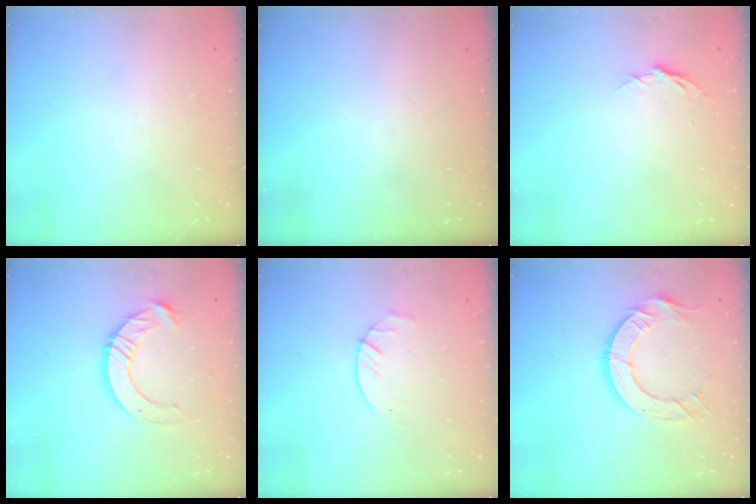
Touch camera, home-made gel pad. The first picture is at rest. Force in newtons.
{"total": 0.0}
{"total": 5.2, "press": 5.1, "slide": 0.5}
{"total": 10.8, "press": 10.8, "slide": 0.9}
{"total": 3.0, "press": 3.0, "slide": 0.4}
{"total": 11.6, "press": 11.5, "slide": 1.1}